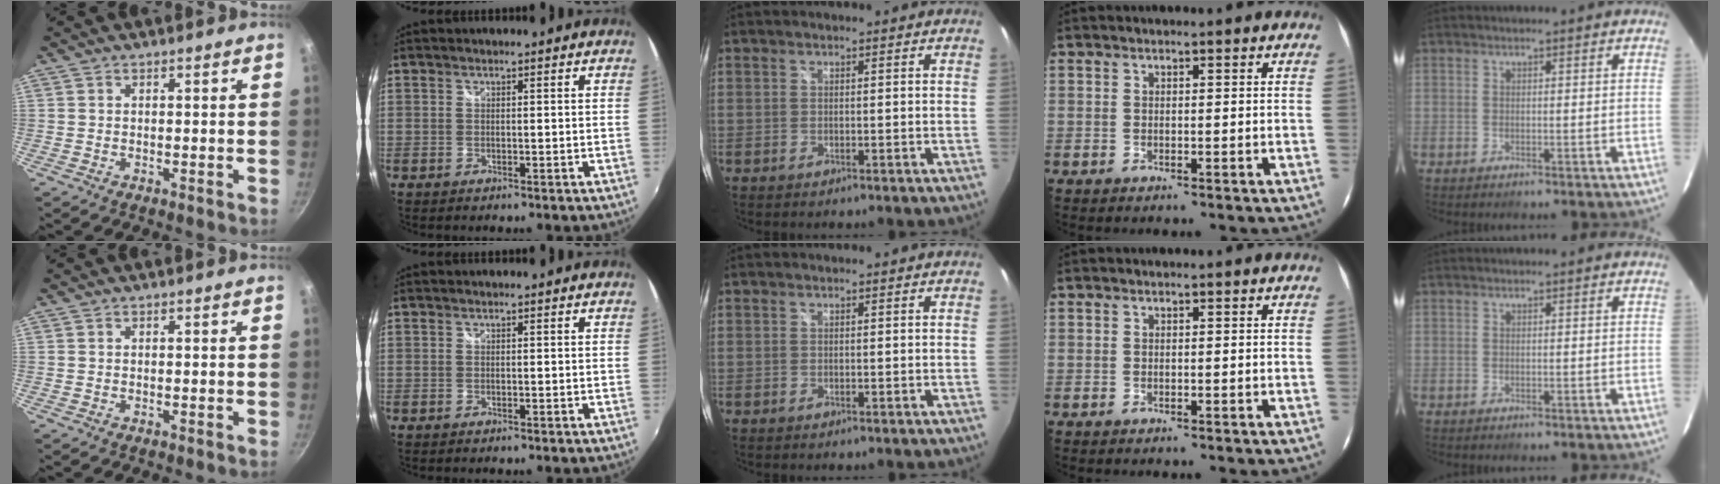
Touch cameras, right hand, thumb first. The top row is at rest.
{}